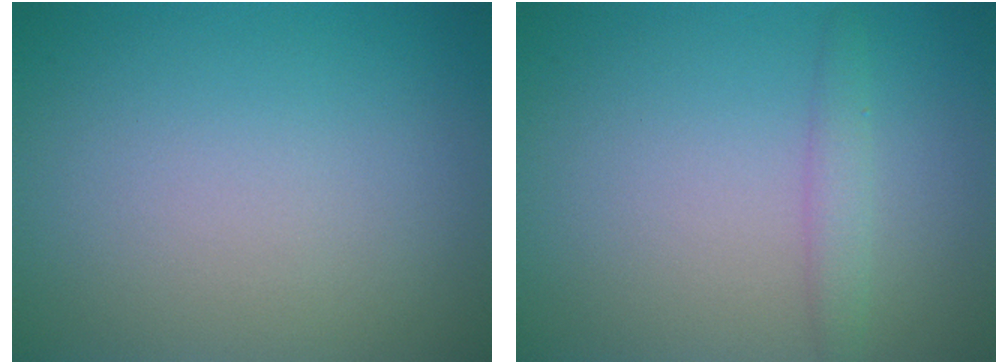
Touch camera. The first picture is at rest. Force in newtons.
{"total": 1.6, "press": 1.6, "slide": 0.0}